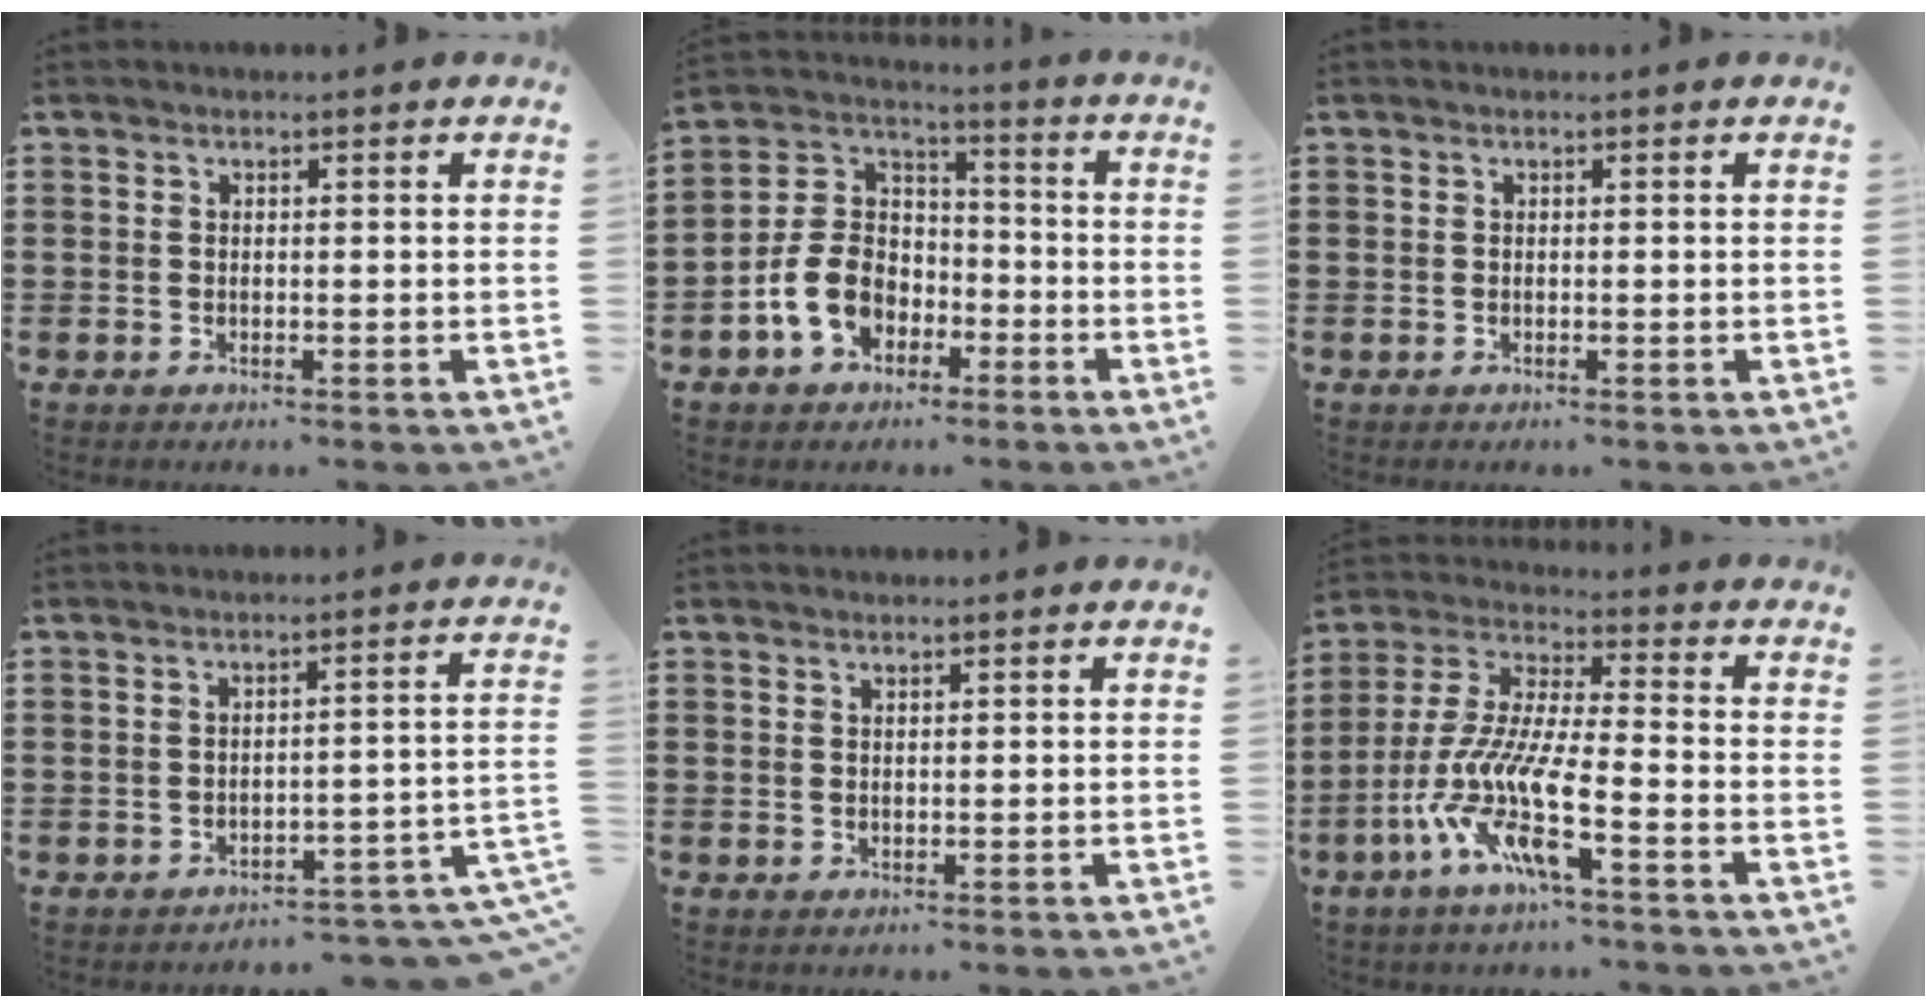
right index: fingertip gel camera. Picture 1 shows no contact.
{"total": 9.5, "force": [-4.1, 7.0, 4.8], "torque": [-0.137, 0.018, -0.084]}
{"total": 0.0}
{"total": 3.7, "force": [-3.4, 0.0, 1.6], "torque": [-0.032, -0.010, -0.071]}
{"total": 0.5, "force": [0.5, 0.1, 0.2], "torque": [-0.005, 0.001, 0.010]}
{"total": 11.2, "force": [-6.5, 1.9, 9.0], "torque": [-0.220, -0.023, -0.139]}